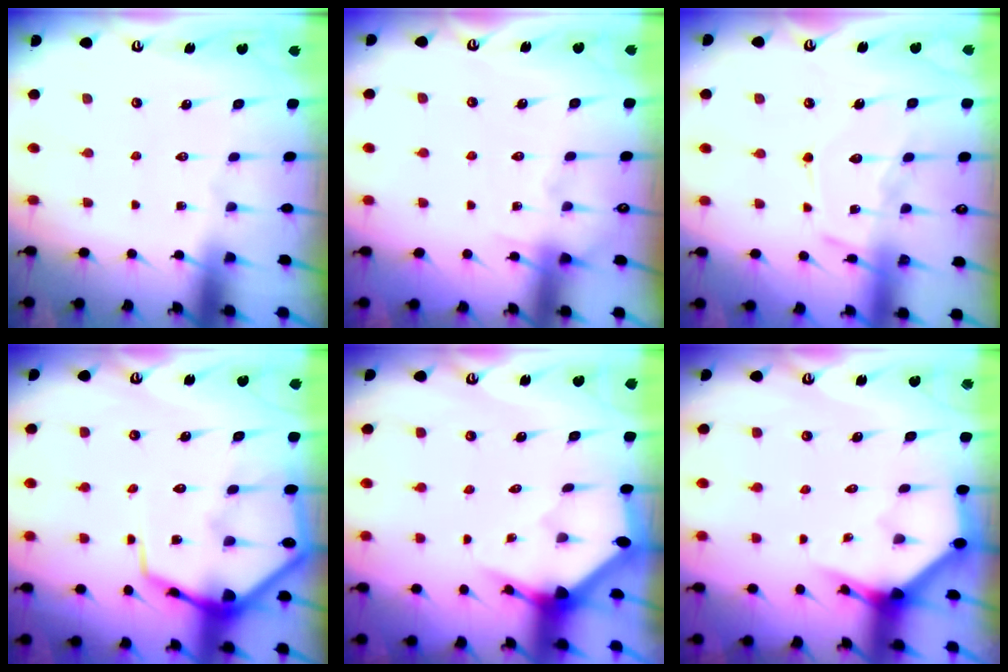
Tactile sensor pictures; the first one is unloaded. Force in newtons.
{"total": 5.1, "press": 5.1, "slide": 0.7}
{"total": 12.9, "press": 12.9, "slide": 1.0}
{"total": 12.9, "press": 12.9, "slide": 1.3}
{"total": 3.4, "press": 3.4, "slide": 0.1}
{"total": 3.7, "press": 3.7, "slide": 0.3}